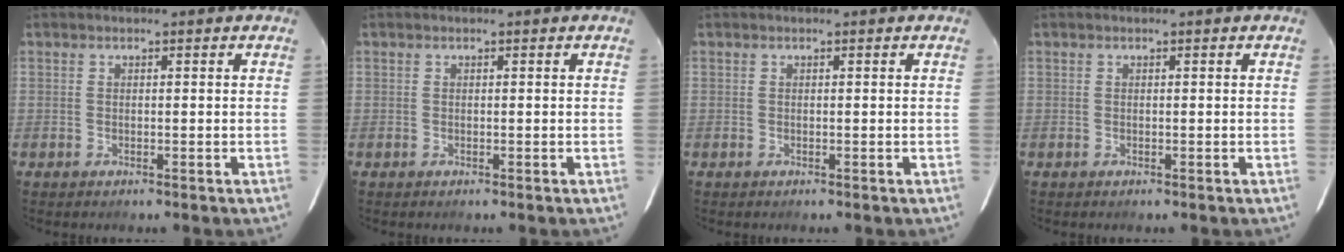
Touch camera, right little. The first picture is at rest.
{"total": 0.0}
{"total": 0.0}
{"total": 0.0}